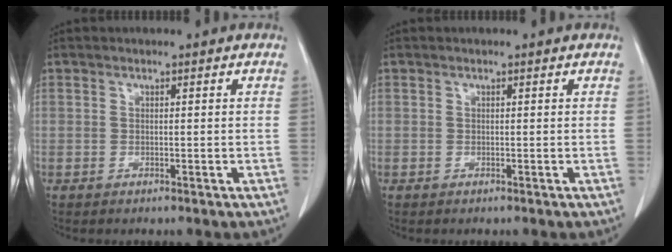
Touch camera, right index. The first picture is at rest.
{"total": 0.0}